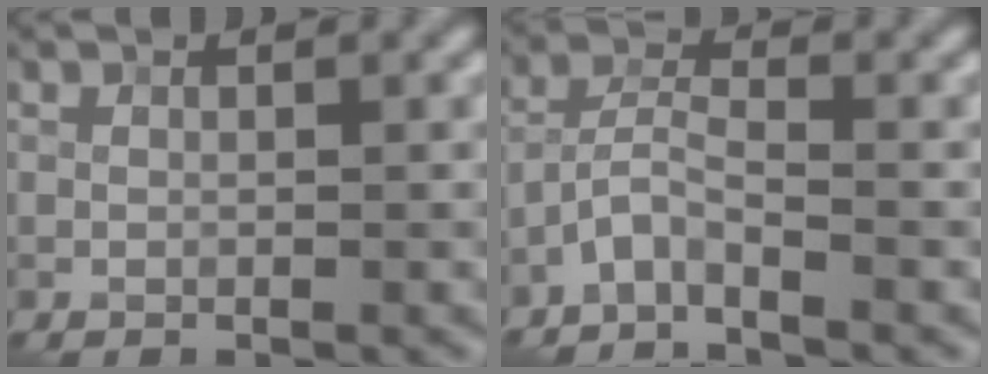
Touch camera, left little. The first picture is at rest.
{"total": 2.7, "force": [-2.2, 0.5, 1.6], "torque": [-0.035, 0.007, -0.052]}